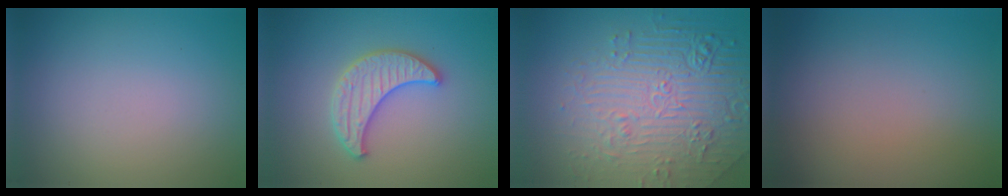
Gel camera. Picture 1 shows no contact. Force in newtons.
{"total": 3.4, "press": 3.3, "slide": 0.4}
{"total": 7.3, "press": 5.8, "slide": 4.5}
{"total": 0.0}